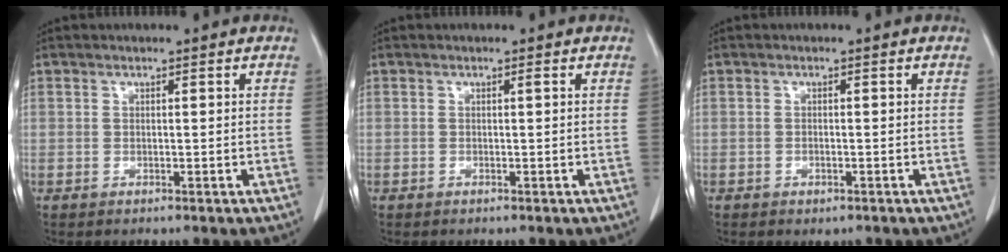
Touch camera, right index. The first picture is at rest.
{"total": 0.0}
{"total": 1.3, "force": [-0.7, 0.8, 0.8], "torque": [-0.014, 0.000, -0.002]}